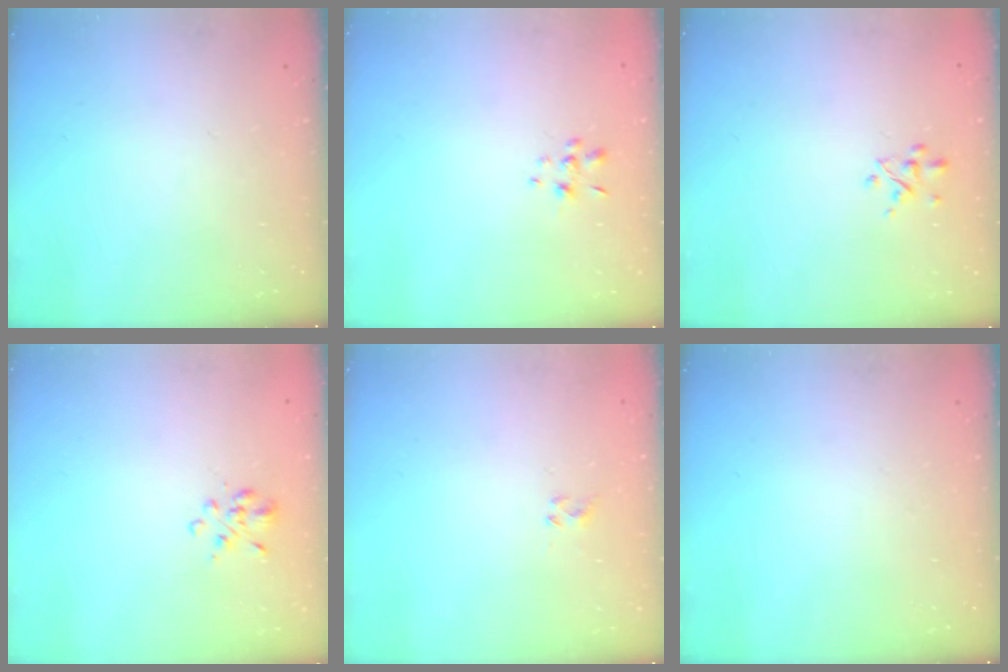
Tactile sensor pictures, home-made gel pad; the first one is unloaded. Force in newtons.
{"total": 1.3, "press": 1.2, "slide": 0.5}
{"total": 2.3, "press": 2.3, "slide": 0.6}
{"total": 2.6, "press": 2.4, "slide": 0.9}
{"total": 2.2, "press": 2.1, "slide": 0.7}
{"total": 0.0}